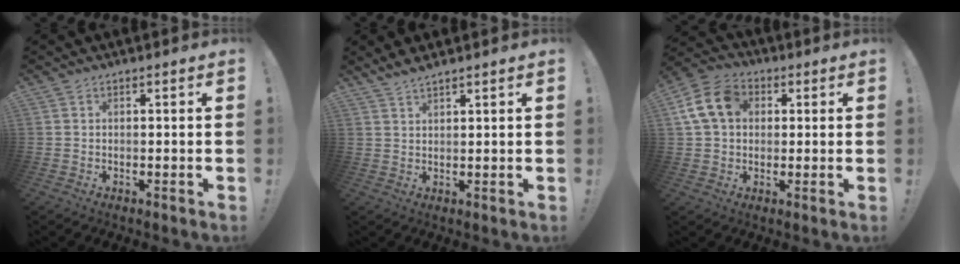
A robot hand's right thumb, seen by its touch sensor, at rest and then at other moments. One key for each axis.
{"total": 2.9, "fx": 2.5, "fy": 0.0, "fz": 1.4, "tx": -0.030, "ty": -0.011, "tz": 0.044}
{"total": 13.2, "fx": 3.3, "fy": 10.1, "fz": 7.8, "tx": -0.141, "ty": 0.009, "tz": 0.069}